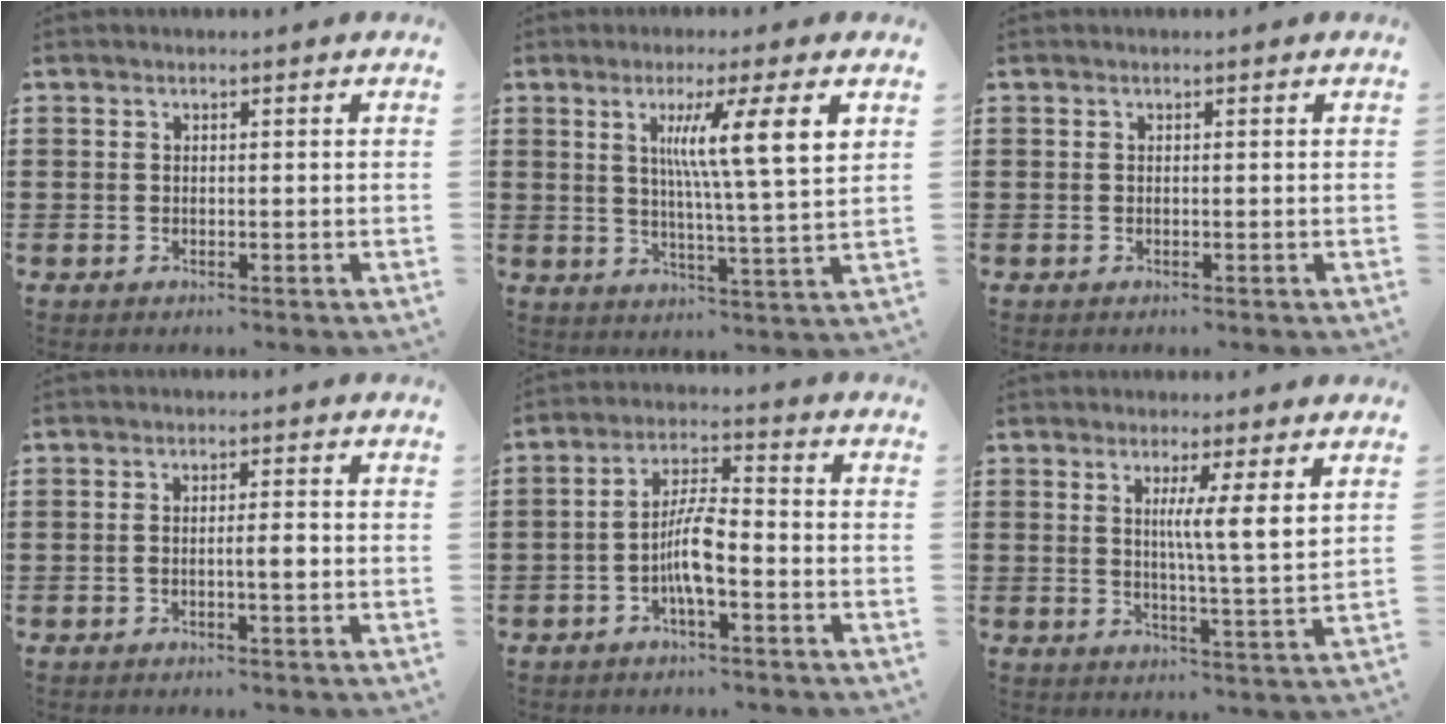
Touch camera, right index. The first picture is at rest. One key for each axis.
{"total": 9.5, "fx": 3.4, "fy": 0.4, "fz": 8.9, "tx": -0.170, "ty": -0.004, "tz": 0.051}
{"total": 0.0}
{"total": 2.6, "fx": -0.6, "fy": 0.4, "fz": 2.5, "tx": -0.046, "ty": 0.001, "tz": -0.013}
{"total": 6.4, "fx": -2.3, "fy": 1.6, "fz": 5.8, "tx": -0.122, "ty": -0.001, "tz": -0.047}
{"total": 5.5, "fx": 2.4, "fy": -0.5, "fz": 5.0, "tx": -0.089, "ty": -0.018, "tz": 0.033}